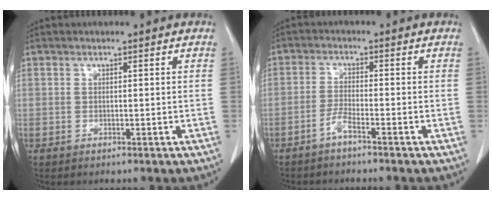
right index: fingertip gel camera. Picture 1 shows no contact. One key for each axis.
{"total": 2.5, "fx": -2.0, "fy": -0.2, "fz": 1.5, "tx": -0.034, "ty": 0.001, "tz": -0.042}